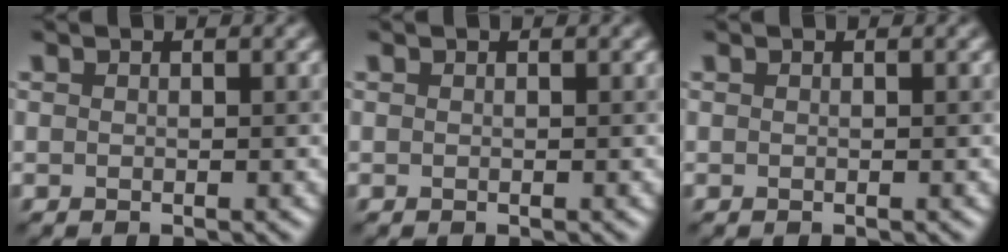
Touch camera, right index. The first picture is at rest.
{"total": 0.0}
{"total": 0.0}